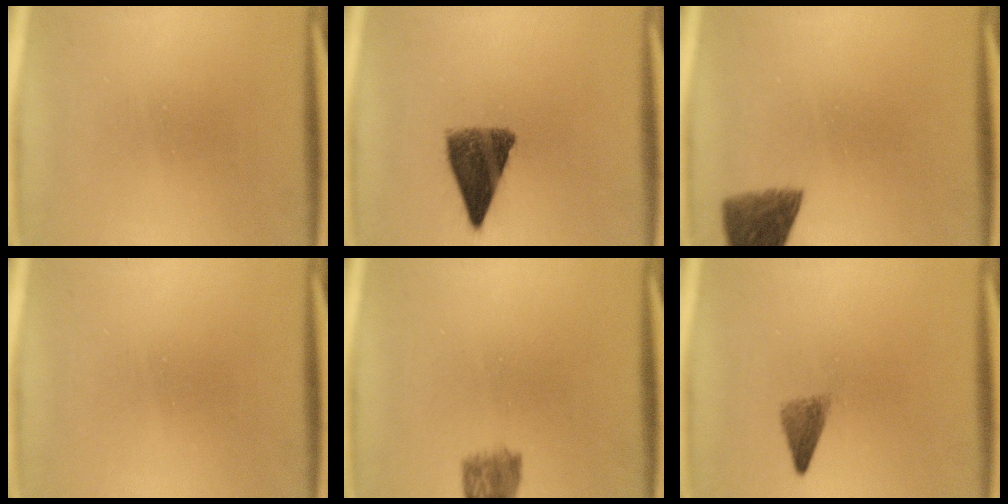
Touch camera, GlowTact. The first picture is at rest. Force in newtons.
{"total": 8.4}
{"total": 6.5}
{"total": 0.0}
{"total": 4.5}
{"total": 2.5}